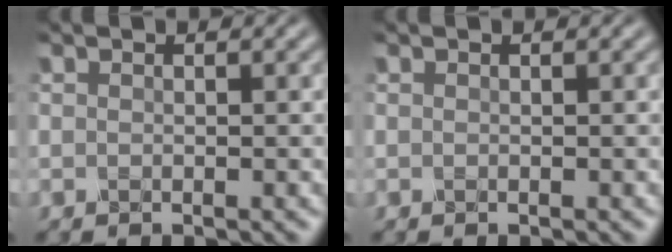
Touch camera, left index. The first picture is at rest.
{"total": 0.0}